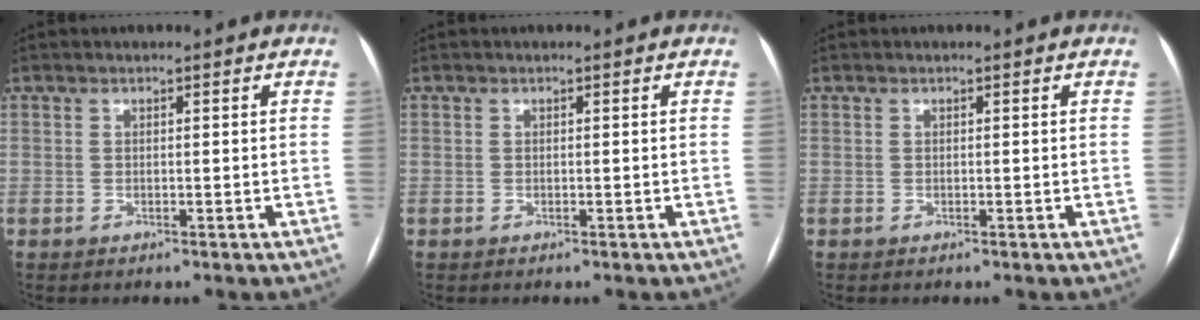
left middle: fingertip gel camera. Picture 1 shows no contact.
{"total": 0.0}
{"total": 0.0}